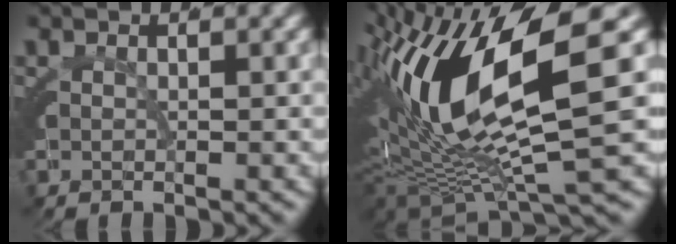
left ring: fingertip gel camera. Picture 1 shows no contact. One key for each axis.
{"total": 15.0, "fx": -0.1, "fy": 7.6, "fz": 13.0, "tx": -0.236, "ty": -0.016, "tz": 0.012}